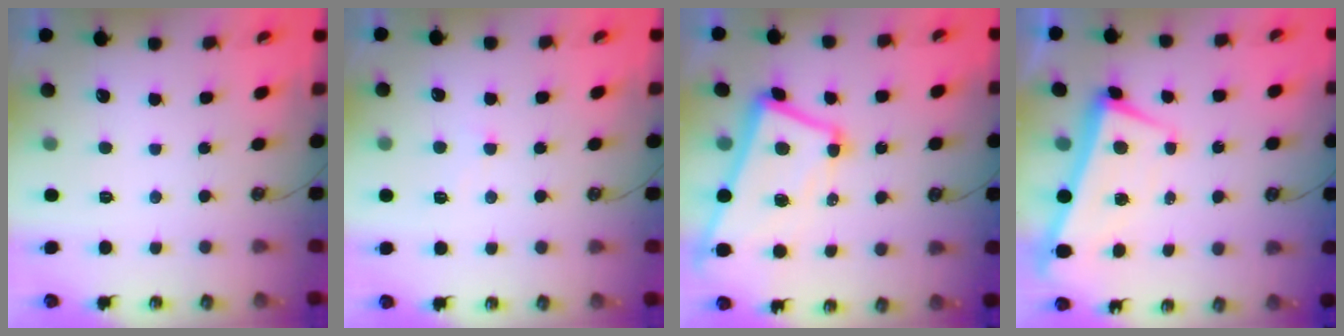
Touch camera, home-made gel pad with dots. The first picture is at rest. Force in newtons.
{"total": 0.5, "press": 0.0, "slide": 0.5}
{"total": 7.2, "press": 7.1, "slide": 1.1}
{"total": 2.0, "press": 1.9, "slide": 0.7}